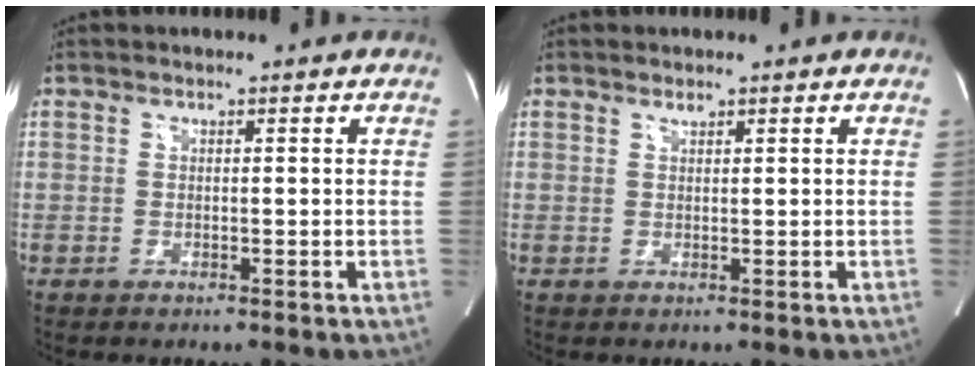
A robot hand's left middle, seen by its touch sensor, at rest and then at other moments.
{"total": 0.6, "force": [0.5, 0.1, 0.2], "torque": [-0.009, -0.002, 0.011]}